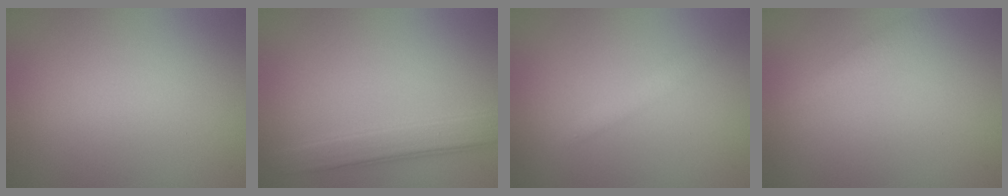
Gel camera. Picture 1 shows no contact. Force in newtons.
{"total": 3.5, "press": 3.5, "slide": 0.2}
{"total": 1.4, "press": 1.4, "slide": 0.1}
{"total": 1.5, "press": 1.4, "slide": 0.0}